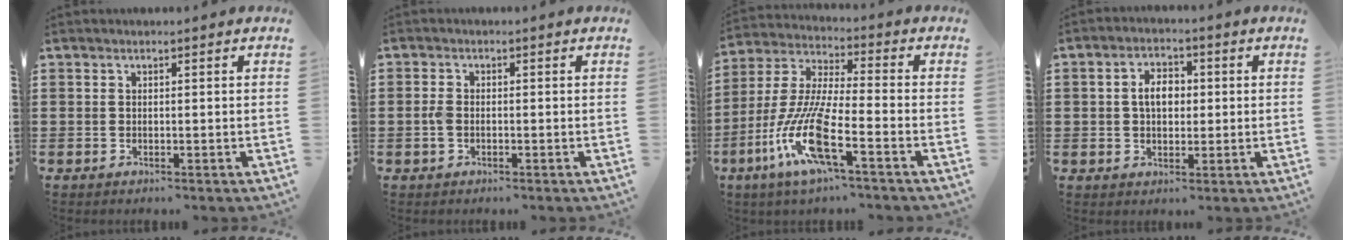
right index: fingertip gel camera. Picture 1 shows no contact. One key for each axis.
{"total": 2.1, "fx": -0.5, "fy": 1.2, "fz": 1.6, "tx": -0.048, "ty": -0.003, "tz": -0.015}
{"total": 12.2, "fx": -6.3, "fy": 1.9, "fz": 10.3, "tx": -0.245, "ty": -0.018, "tz": -0.134}
{"total": 4.3, "fx": 0.3, "fy": 2.7, "fz": 3.3, "tx": -0.061, "ty": 0.011, "tz": 0.000}